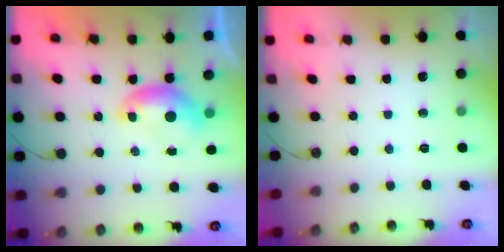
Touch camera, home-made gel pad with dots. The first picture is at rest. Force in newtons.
{"total": 0.0}